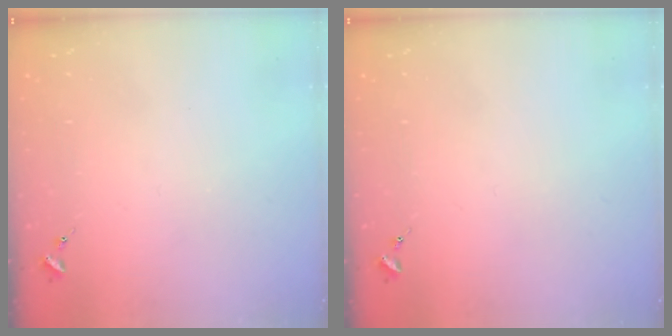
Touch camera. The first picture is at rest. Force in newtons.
{"total": 0.0}